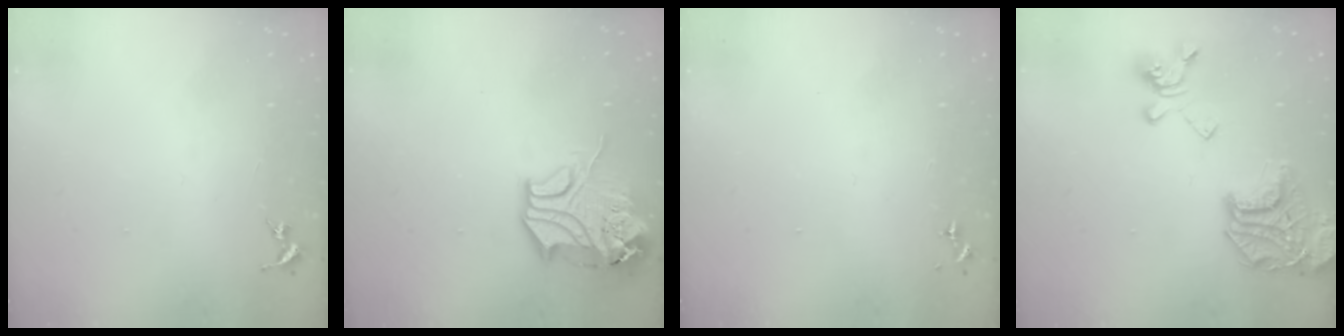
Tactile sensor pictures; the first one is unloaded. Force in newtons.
{"total": 15.3, "press": 15.1, "slide": 2.3}
{"total": 0.0}
{"total": 22.5, "press": 22.3, "slide": 2.7}